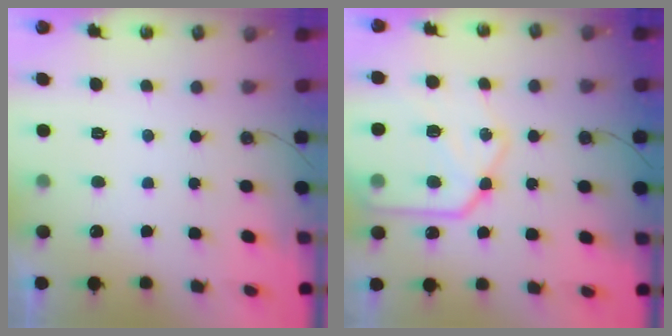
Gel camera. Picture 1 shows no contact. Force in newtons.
{"total": 19.2, "press": 19.1, "slide": 1.7}